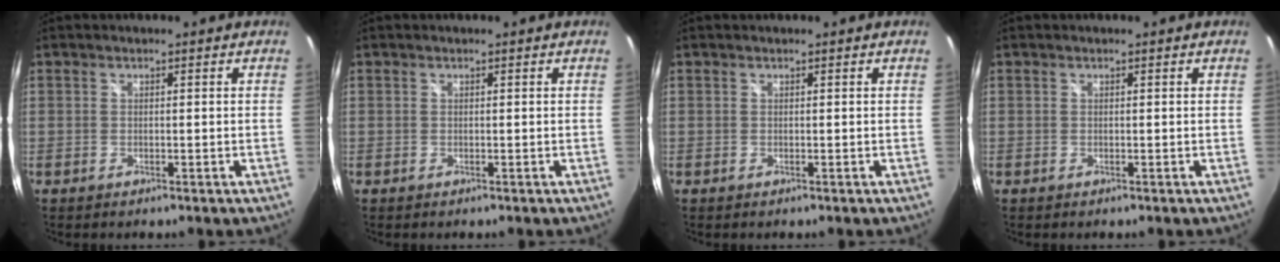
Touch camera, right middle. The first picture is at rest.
{"total": 0.0}
{"total": 0.0}
{"total": 0.0}